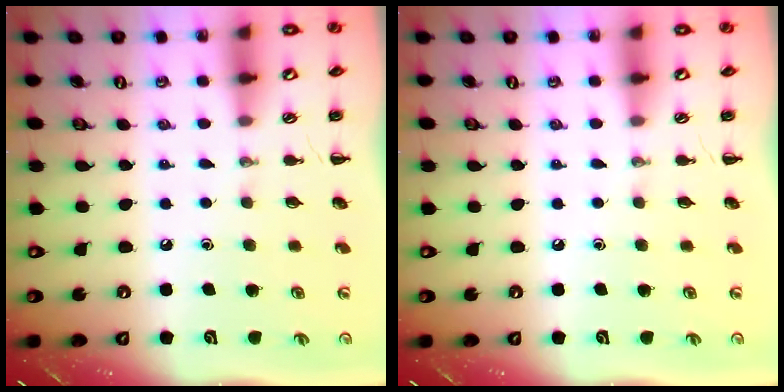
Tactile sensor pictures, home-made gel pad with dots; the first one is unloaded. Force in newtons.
{"total": 0.0}